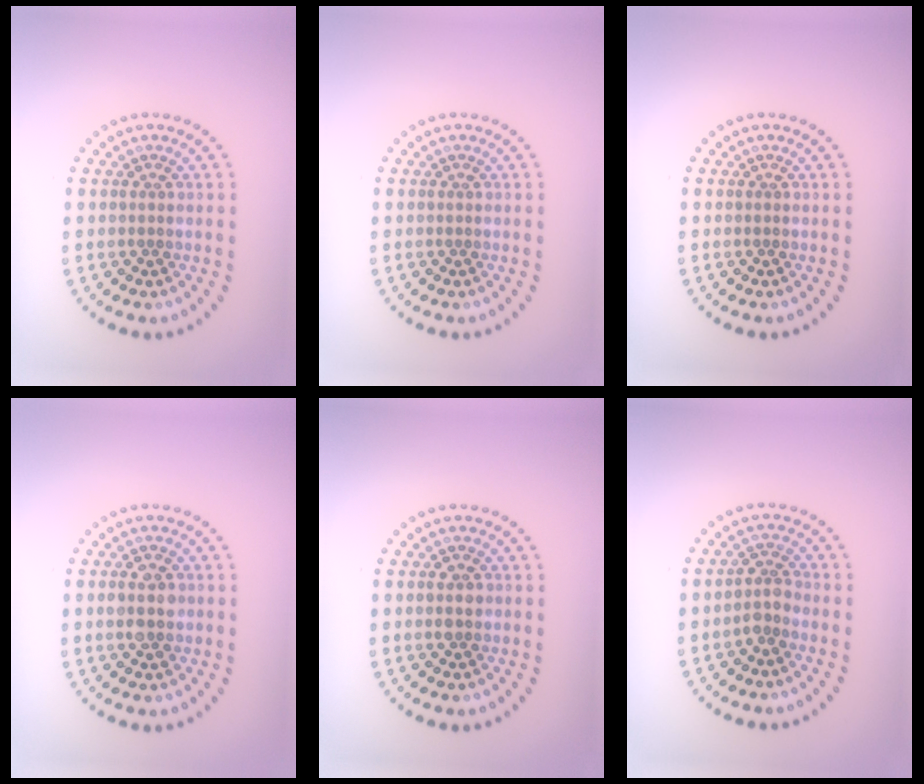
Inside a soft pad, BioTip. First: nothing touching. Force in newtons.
{"total": 0.0}
{"total": 0.0}
{"total": 2.8, "press": 2.8, "slide": 0.2}
{"total": 1.5, "press": 1.4, "slide": 0.1}
{"total": 1.9, "press": 1.5, "slide": 1.1}